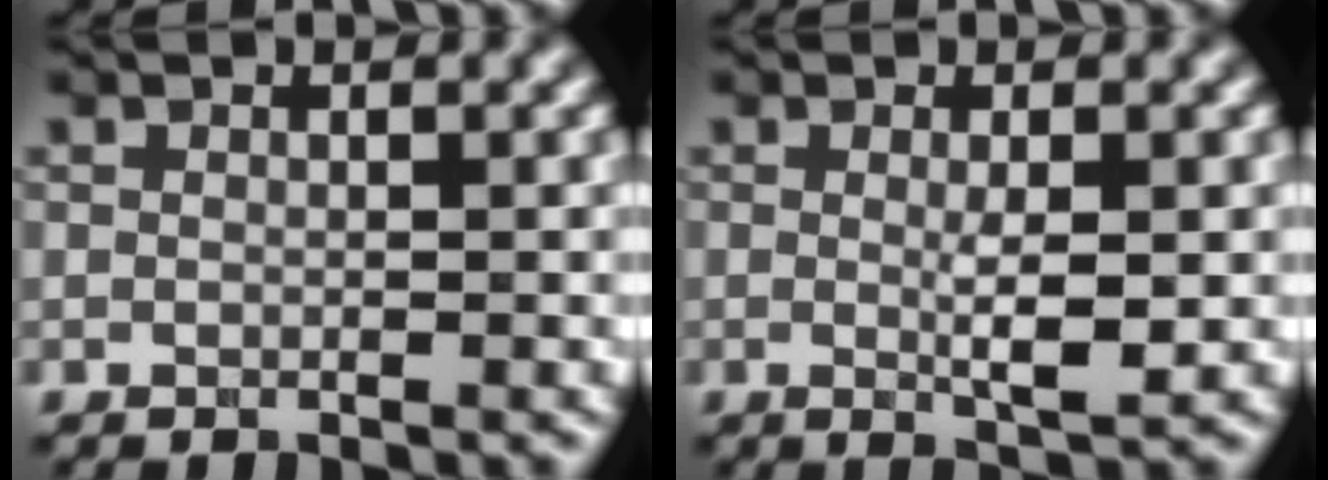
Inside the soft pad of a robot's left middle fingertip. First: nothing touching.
{"total": 2.7, "force": [-0.1, 0.4, 2.7], "torque": [-0.048, -0.005, 0.002]}